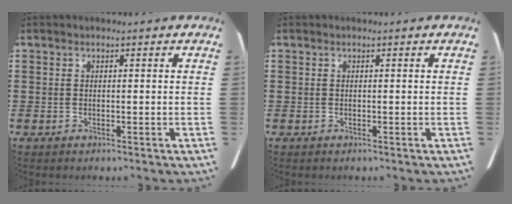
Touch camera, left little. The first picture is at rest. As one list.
[{"total": 0.0}]